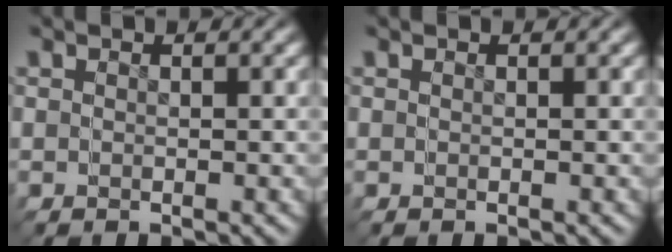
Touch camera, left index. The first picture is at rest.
{"total": 0.0}